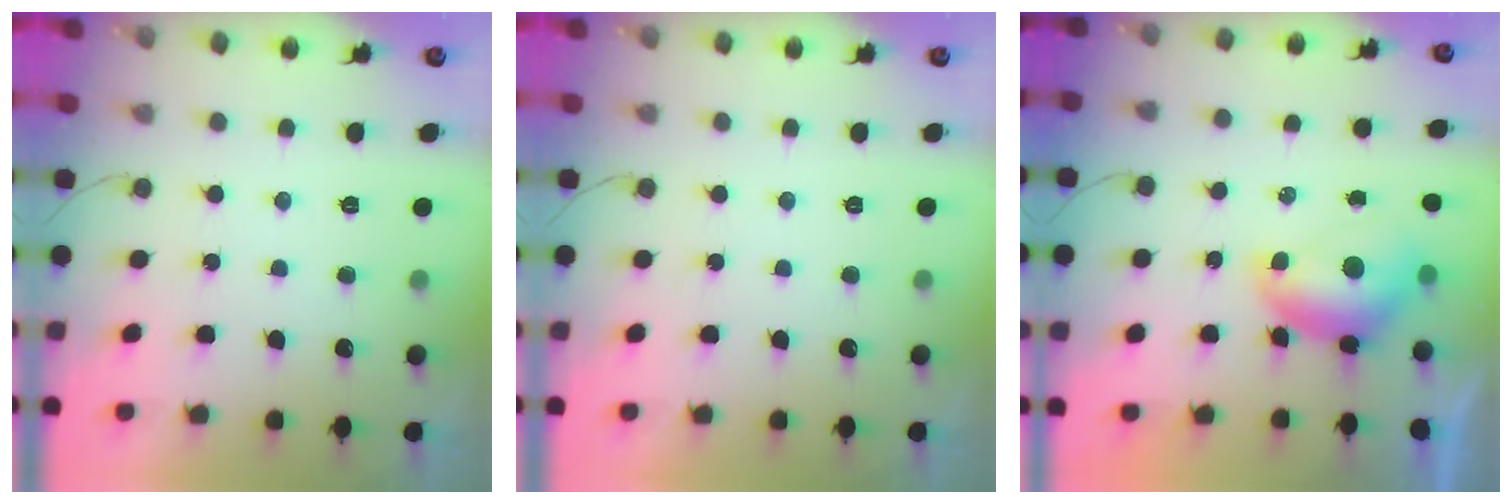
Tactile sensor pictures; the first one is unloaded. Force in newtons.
{"total": 0.0}
{"total": 7.5, "press": 7.5, "slide": 0.9}